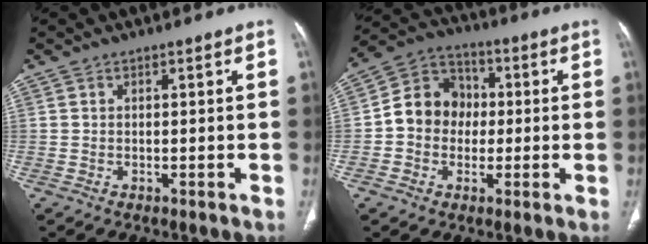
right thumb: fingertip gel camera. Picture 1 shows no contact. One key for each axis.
{"total": 10.7, "fx": -0.3, "fy": 9.4, "fz": 5.2, "tx": -0.060, "ty": 0.032, "tz": -0.019}